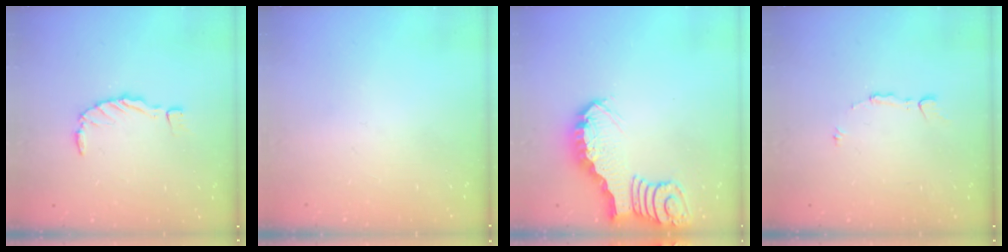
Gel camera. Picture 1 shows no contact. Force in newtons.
{"total": 0.0}
{"total": 2.9, "press": 2.8, "slide": 0.4}
{"total": 4.6, "press": 4.6, "slide": 0.3}